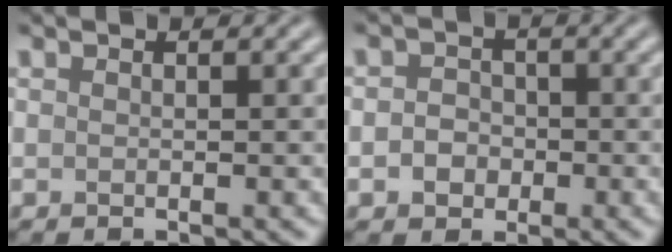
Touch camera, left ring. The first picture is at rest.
{"total": 2.3, "force": [-0.5, 2.1, 1.0], "torque": [0.000, -0.002, -0.021]}